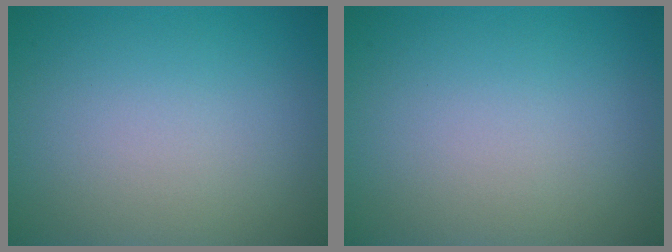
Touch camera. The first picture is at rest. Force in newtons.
{"total": 0.0}